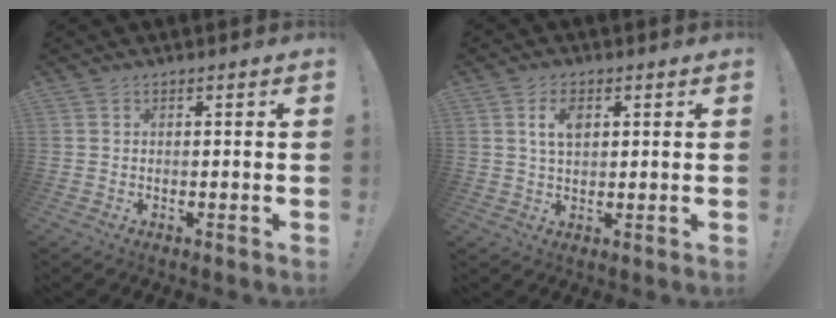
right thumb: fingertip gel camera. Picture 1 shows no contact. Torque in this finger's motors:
{"motor_torque": [0.11, 0.16, 0.46, -0.46, 0.22]}